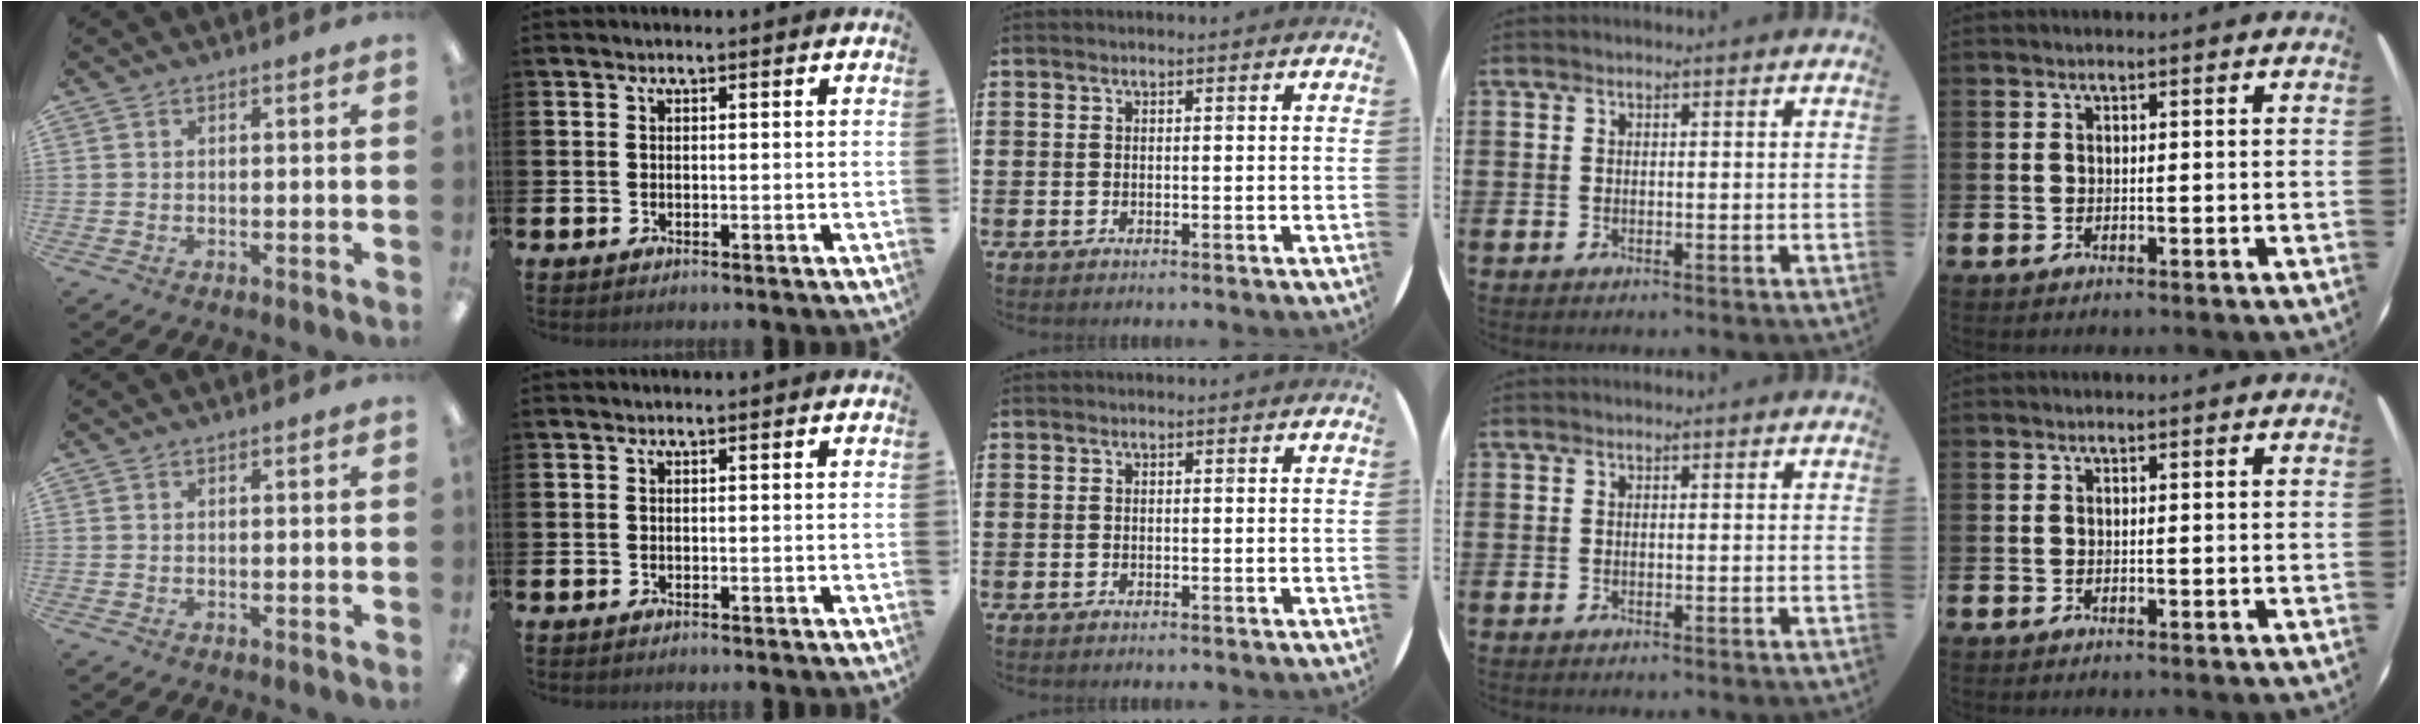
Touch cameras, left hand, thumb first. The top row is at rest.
{}